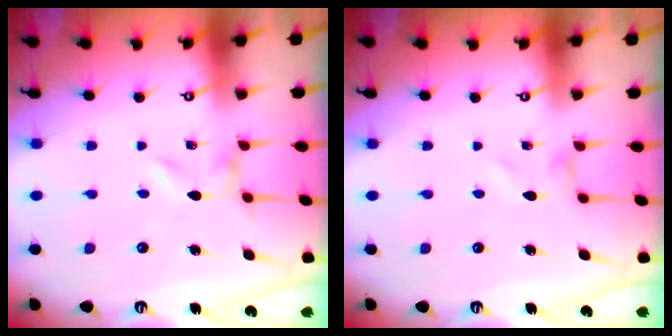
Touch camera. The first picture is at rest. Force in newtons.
{"total": 0.0}